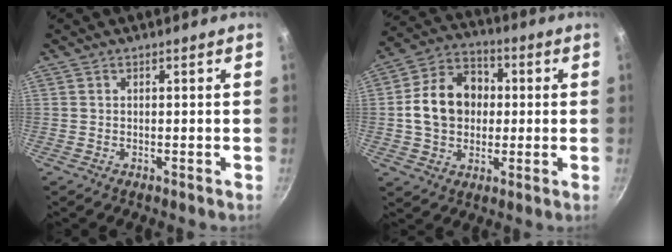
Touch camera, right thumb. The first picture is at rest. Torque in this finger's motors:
{"motor_torque": [-0.24, 0.46, 1.38, -0.18, 0.09]}